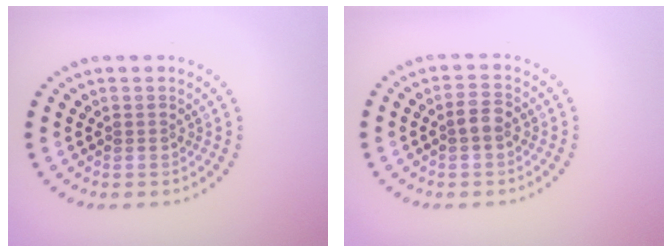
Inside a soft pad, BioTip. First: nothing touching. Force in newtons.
{"total": 1.9, "press": 1.9, "slide": 0.3}